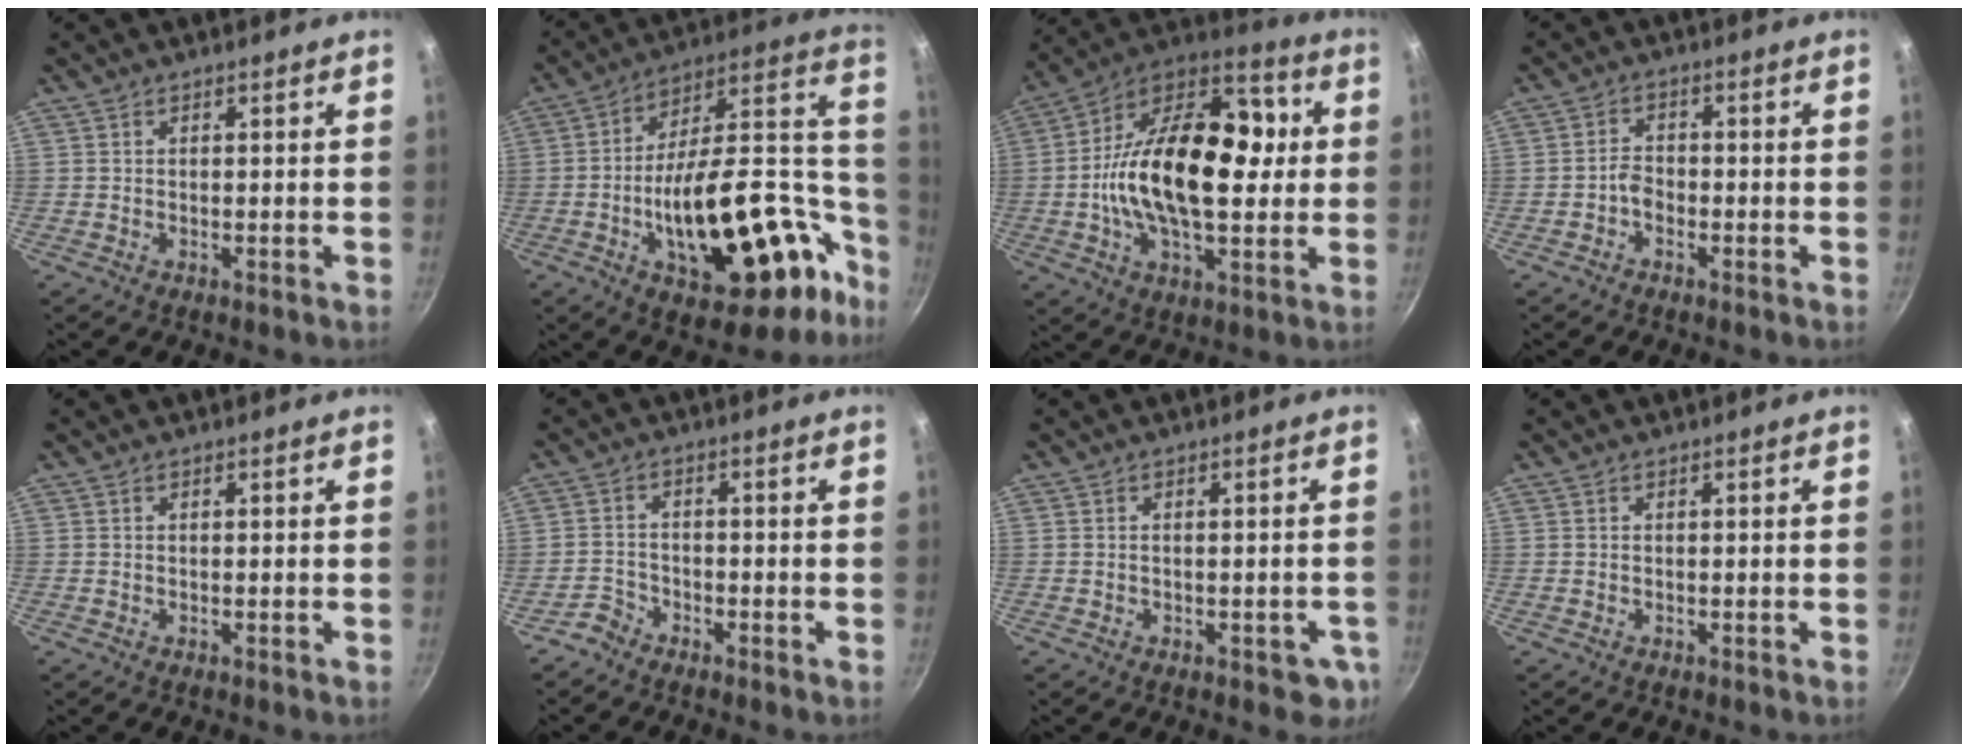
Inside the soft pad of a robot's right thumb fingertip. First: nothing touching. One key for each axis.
{"total": 33.9, "fx": -10.5, "fy": 16.8, "fz": 27.5, "tx": -0.357, "ty": 0.069, "tz": -0.146}
{"total": 26.1, "fx": 0.5, "fy": 15.0, "fz": 21.4, "tx": -0.339, "ty": 0.034, "tz": -0.011}
{"total": 2.7, "fx": -1.4, "fy": 1.7, "fz": 1.4, "tx": -0.021, "ty": 0.021, "tz": -0.029}
{"total": 0.0}
{"total": 3.0, "fx": -2.5, "fy": 1.6, "fz": 0.4, "tx": -0.006, "ty": 0.031, "tz": -0.048}
{"total": 4.3, "fx": -1.5, "fy": 2.3, "fz": 3.3, "tx": -0.021, "ty": 0.010, "tz": -0.011}
{"total": 0.0}